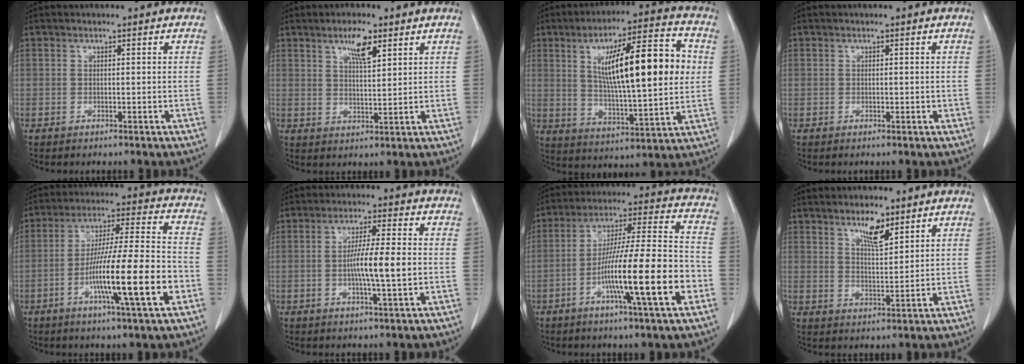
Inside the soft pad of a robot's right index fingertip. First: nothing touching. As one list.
[{"total": 5.1, "force": [3.0, 1.1, 4.0], "torque": [-0.073, 0.001, 0.053]}, {"total": 18.9, "force": [3.7, 3.1, 18.3], "torque": [-0.296, 0.015, 0.059]}, {"total": 0.9, "force": [0.1, 0.6, 0.6], "torque": [-0.003, 0.001, 0.004]}, {"total": 16.3, "force": [-5.3, 0.3, 15.4], "torque": [-0.265, -0.007, -0.089]}, {"total": 7.5, "force": [-1.0, 0.0, 7.5], "torque": [-0.133, -0.001, -0.018]}, {"total": 18.0, "force": [-5.9, 0.6, 16.9], "torque": [-0.282, -0.002, -0.097]}, {"total": 4.9, "force": [3.4, 1.2, 3.3], "torque": [-0.063, -0.003, 0.062]}]